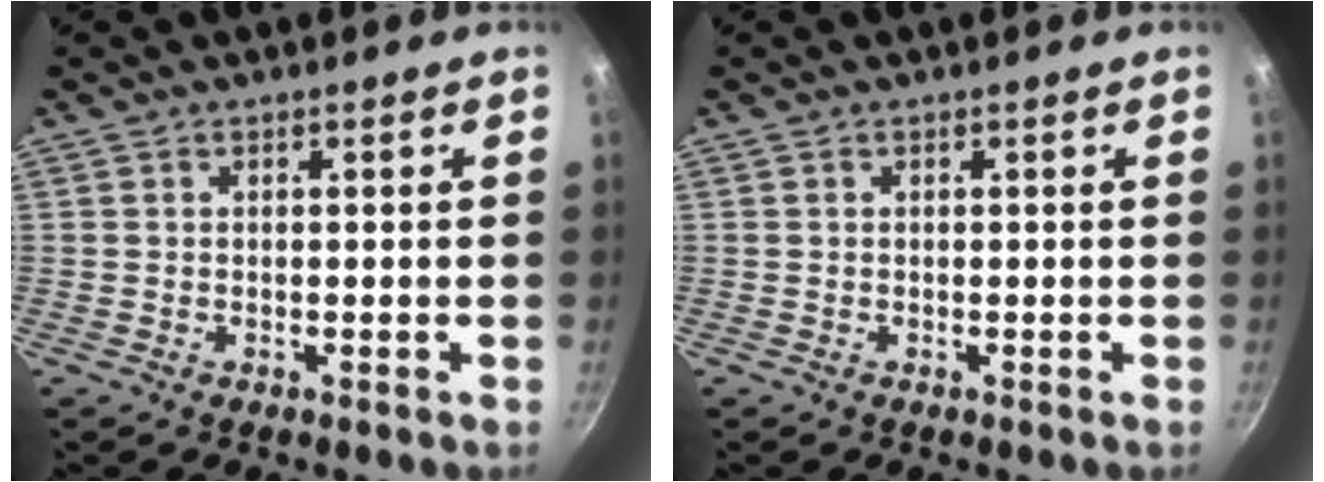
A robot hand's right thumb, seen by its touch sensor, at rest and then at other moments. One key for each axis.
{"total": 0.0}